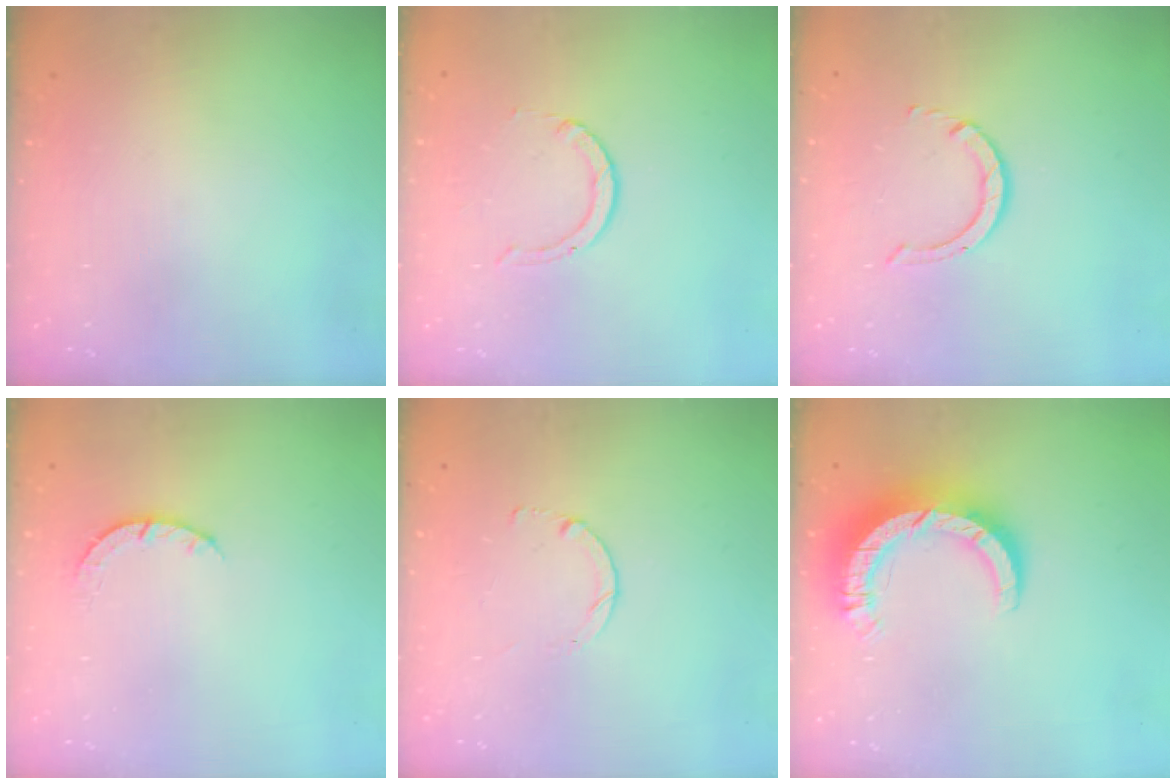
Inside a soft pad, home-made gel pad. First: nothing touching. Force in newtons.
{"total": 2.0, "press": 2.0, "slide": 0.2}
{"total": 3.2, "press": 3.1, "slide": 0.4}
{"total": 3.2, "press": 3.2, "slide": 0.4}
{"total": 0.0}
{"total": 11.5, "press": 11.5, "slide": 1.0}